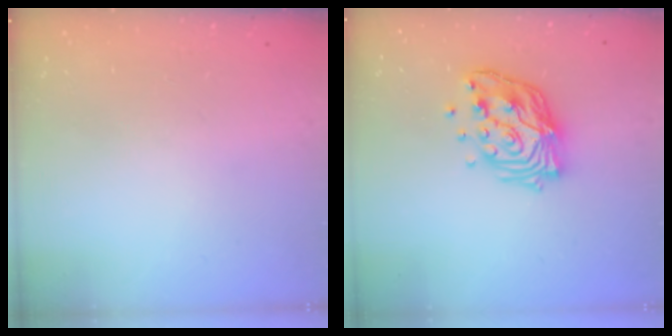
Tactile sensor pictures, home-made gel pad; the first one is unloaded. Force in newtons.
{"total": 13.7, "press": 13.6, "slide": 1.4}